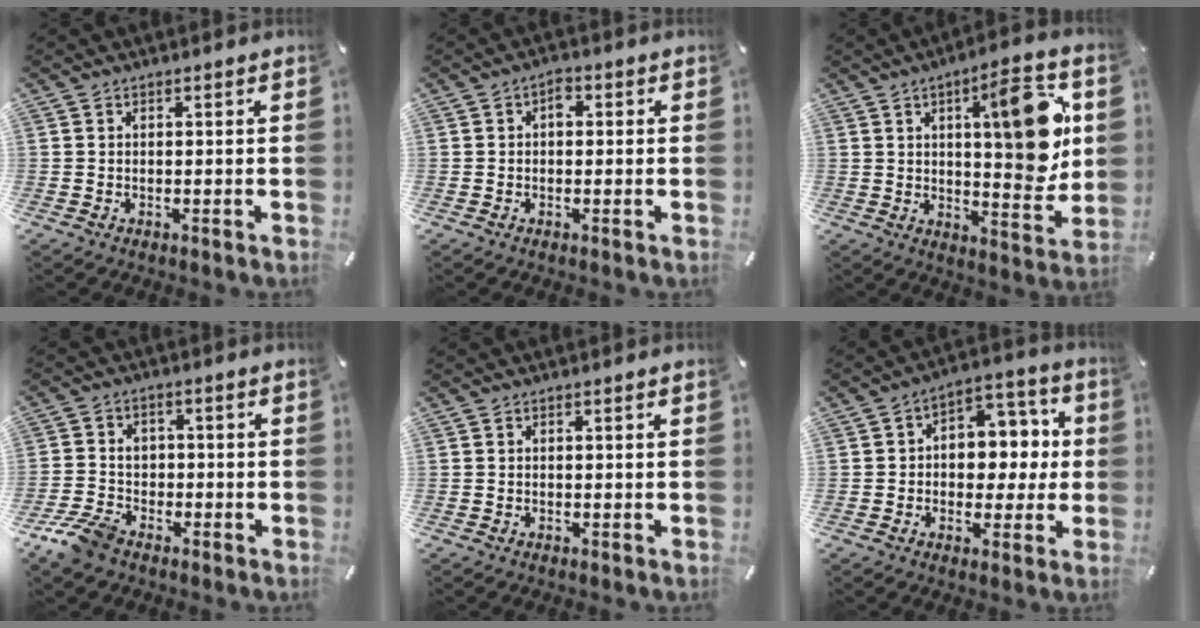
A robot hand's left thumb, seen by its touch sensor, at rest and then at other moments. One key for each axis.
{"total": 2.7, "fx": 0.0, "fy": 1.6, "fz": 2.1, "tx": -0.035, "ty": 0.008, "tz": -0.004}
{"total": 17.7, "fx": 5.4, "fy": 6.4, "fz": 15.5, "tx": -0.188, "ty": -0.026, "tz": 0.076}
{"total": 8.1, "fx": -4.2, "fy": 5.9, "fz": 3.6, "tx": -0.086, "ty": 0.026, "tz": -0.079}
{"total": 0.0}
{"total": 9.1, "fx": -0.4, "fy": 7.7, "fz": 4.9, "tx": -0.049, "ty": -0.001, "tz": -0.008}